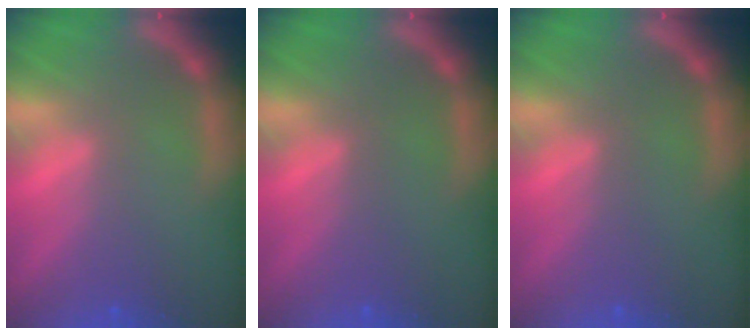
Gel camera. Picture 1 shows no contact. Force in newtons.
{"total": 0.0}
{"total": 0.0}